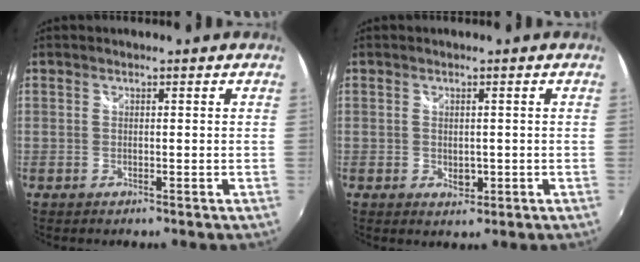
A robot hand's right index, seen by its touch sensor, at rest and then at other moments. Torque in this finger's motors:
{"motor_torque": [-0.45, 0.57, 0.02, 0.01]}